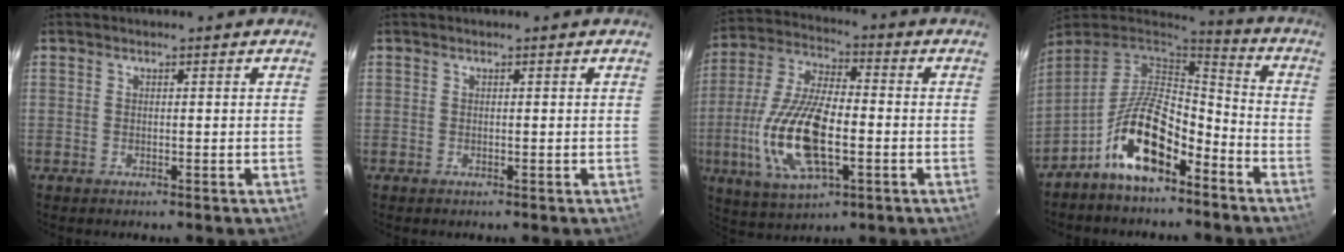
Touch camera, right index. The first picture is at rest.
{"total": 0.0}
{"total": 17.4, "force": [-4.1, 7.1, 15.3], "torque": [-0.328, -0.010, -0.075]}
{"total": 14.3, "force": [-8.1, 5.9, 10.2], "torque": [-0.197, 0.012, -0.151]}